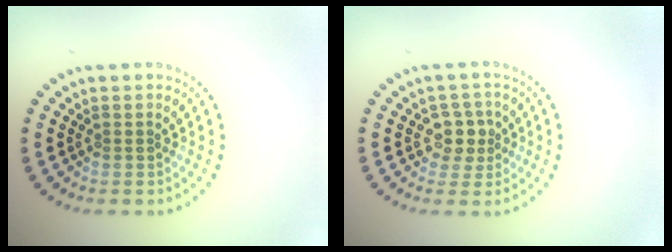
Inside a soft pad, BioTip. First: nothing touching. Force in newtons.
{"total": 2.3, "press": 2.1, "slide": 1.0}